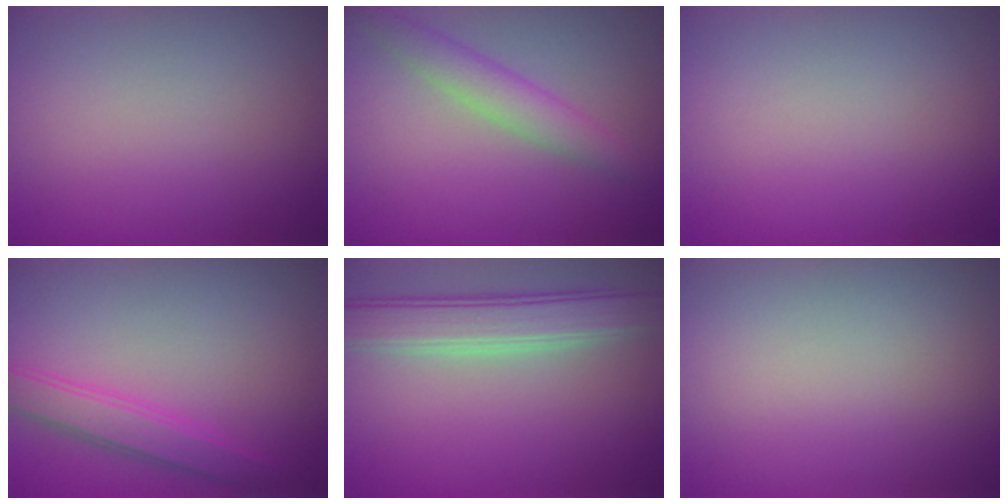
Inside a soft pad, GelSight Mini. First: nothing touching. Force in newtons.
{"total": 3.1, "press": 3.1, "slide": 0.2}
{"total": 0.0}
{"total": 3.0, "press": 3.0, "slide": 0.0}
{"total": 5.0, "press": 5.0, "slide": 0.2}
{"total": 0.0}